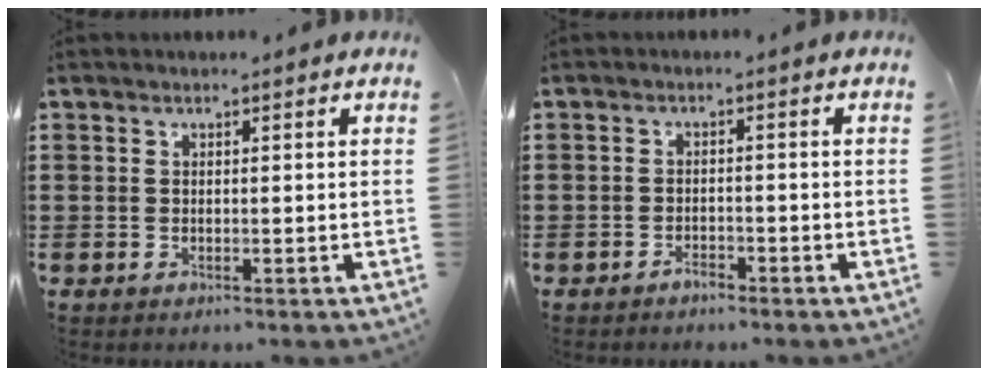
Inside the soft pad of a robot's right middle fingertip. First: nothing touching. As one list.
[{"total": 1.6, "force": [-1.5, 0.4, 0.5], "torque": [-0.015, -0.002, -0.029]}]